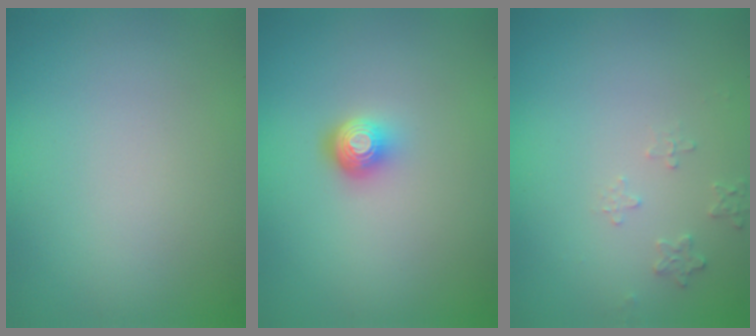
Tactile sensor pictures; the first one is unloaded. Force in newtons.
{"total": 2.2, "press": 1.5, "slide": 1.6}
{"total": 1.3, "press": 1.3, "slide": 0.2}